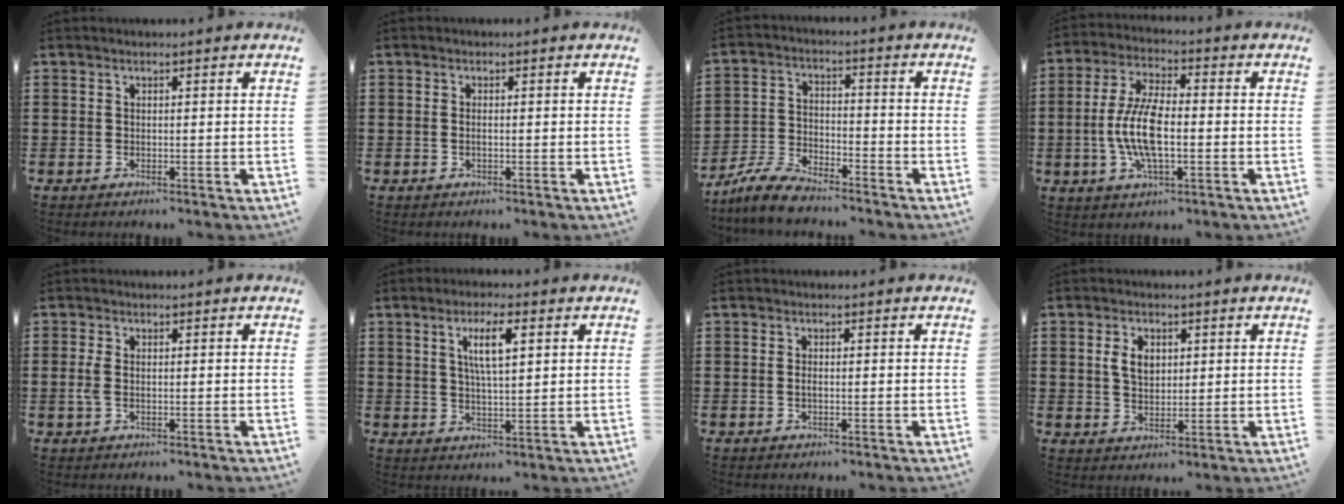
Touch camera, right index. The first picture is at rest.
{"total": 0.8, "force": [-0.1, 0.2, 0.7], "torque": [-0.014, -0.002, -0.002]}
{"total": 6.0, "force": [-5.5, 1.3, 2.1], "torque": [-0.053, 0.006, -0.109]}
{"total": 9.5, "force": [-1.5, 3.5, 8.7], "torque": [-0.198, -0.009, -0.034]}
{"total": 2.4, "force": [-0.3, 1.2, 2.1], "torque": [-0.064, -0.006, -0.012]}
{"total": 5.9, "force": [2.0, 1.4, 5.4], "torque": [-0.111, 0.007, 0.031]}
{"total": 0.7, "force": [-0.2, 0.3, 0.7], "torque": [-0.013, 0.000, -0.003]}
{"total": 3.9, "force": [0.9, 2.5, 2.9], "torque": [-0.063, 0.011, 0.016]}